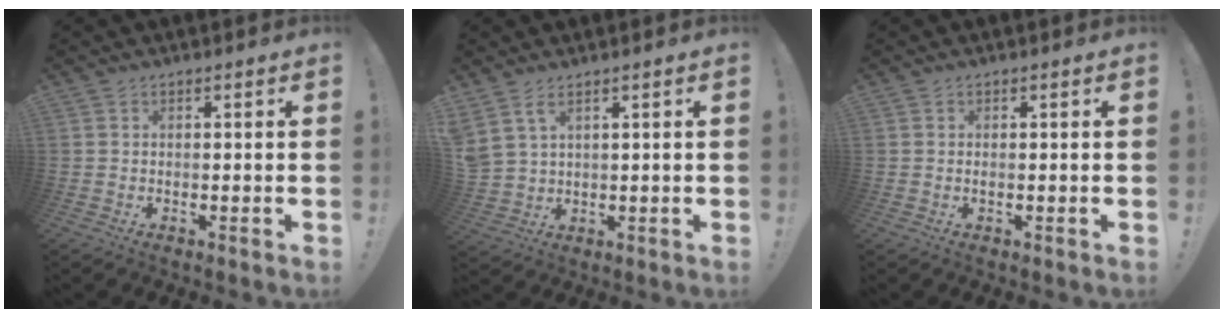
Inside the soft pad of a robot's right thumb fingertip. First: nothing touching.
{"total": 4.6, "force": [3.0, 2.0, 2.8], "torque": [-0.054, -0.013, 0.061]}
{"total": 0.5, "force": [-0.1, 0.1, 0.5], "torque": [-0.015, 0.001, 0.000]}